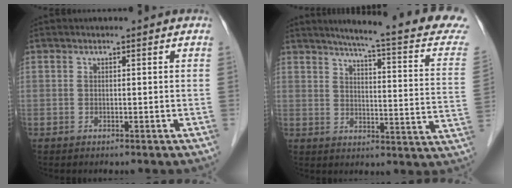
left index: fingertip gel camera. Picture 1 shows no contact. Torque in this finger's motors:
{"motor_torque": [0.66, -1.01, 0.19, 0.06]}